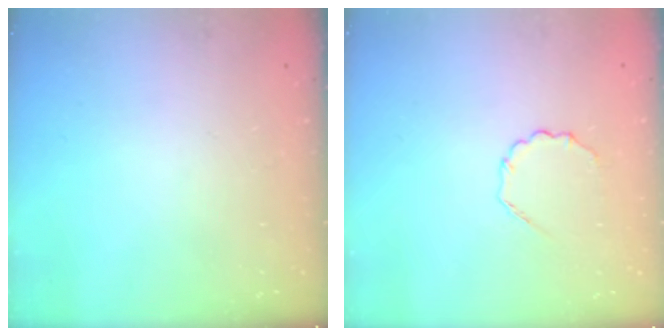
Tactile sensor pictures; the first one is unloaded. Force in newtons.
{"total": 3.8, "press": 3.5, "slide": 1.3}